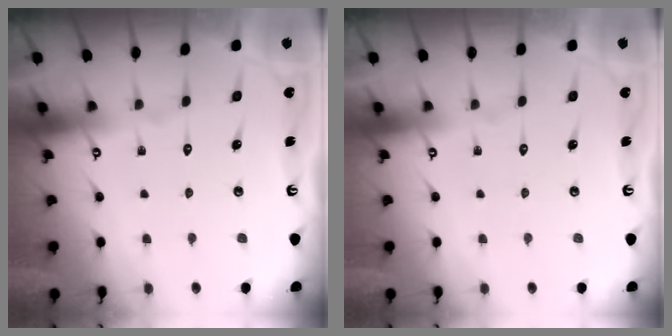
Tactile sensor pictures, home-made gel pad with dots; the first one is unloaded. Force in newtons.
{"total": 0.0}